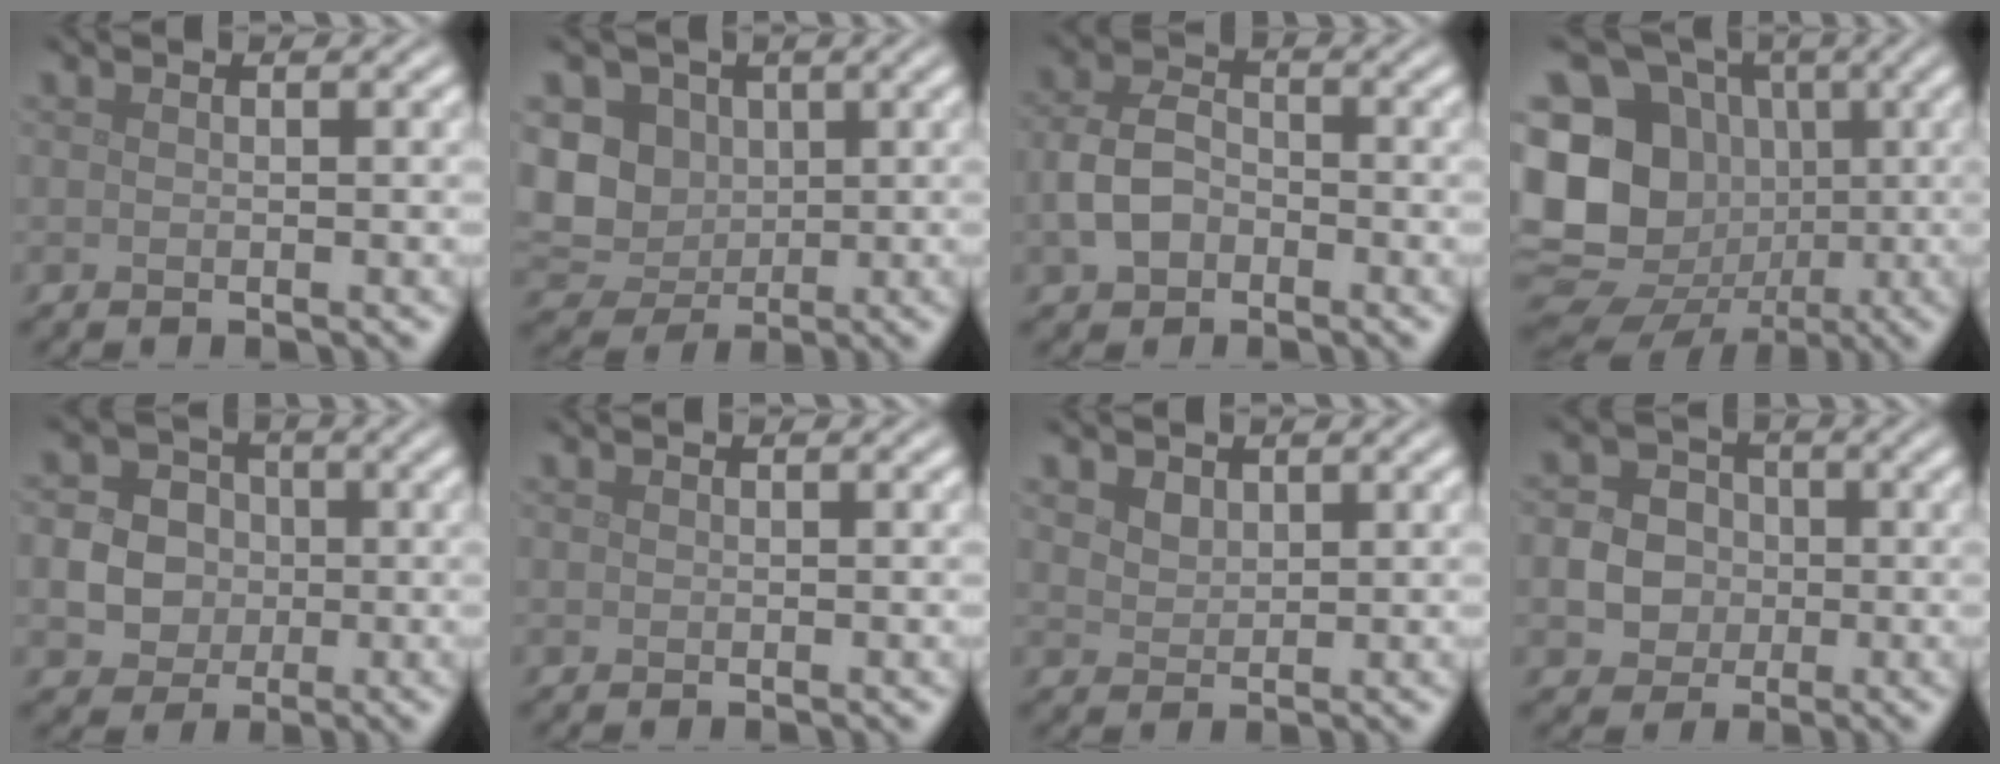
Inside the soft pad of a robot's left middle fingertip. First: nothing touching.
{"total": 7.4, "force": [0.9, 6.3, 3.7], "torque": [-0.084, 0.002, 0.003]}
{"total": 3.9, "force": [-1.3, 2.8, 2.4], "torque": [-0.052, 0.003, -0.031]}
{"total": 20.9, "force": [-2.1, 19.1, 8.2], "torque": [-0.201, 0.013, -0.065]}
{"total": 5.3, "force": [-0.5, 4.8, 2.0], "torque": [-0.023, 0.012, -0.024]}
{"total": 0.0}
{"total": 1.7, "force": [1.1, 1.1, 0.6], "torque": [-0.015, -0.005, 0.026]}
{"total": 4.4, "force": [-0.7, 4.0, 1.7], "torque": [-0.010, 0.005, -0.023]}